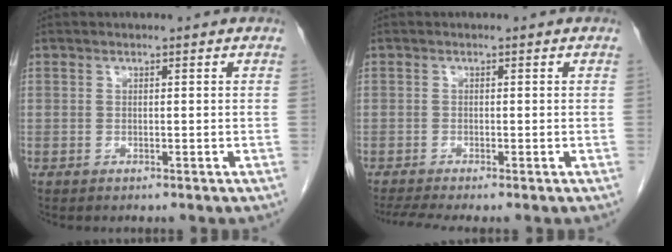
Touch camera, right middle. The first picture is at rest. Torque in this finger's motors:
{"motor_torque": [0.48, -0.34, 0.06, 0.03]}